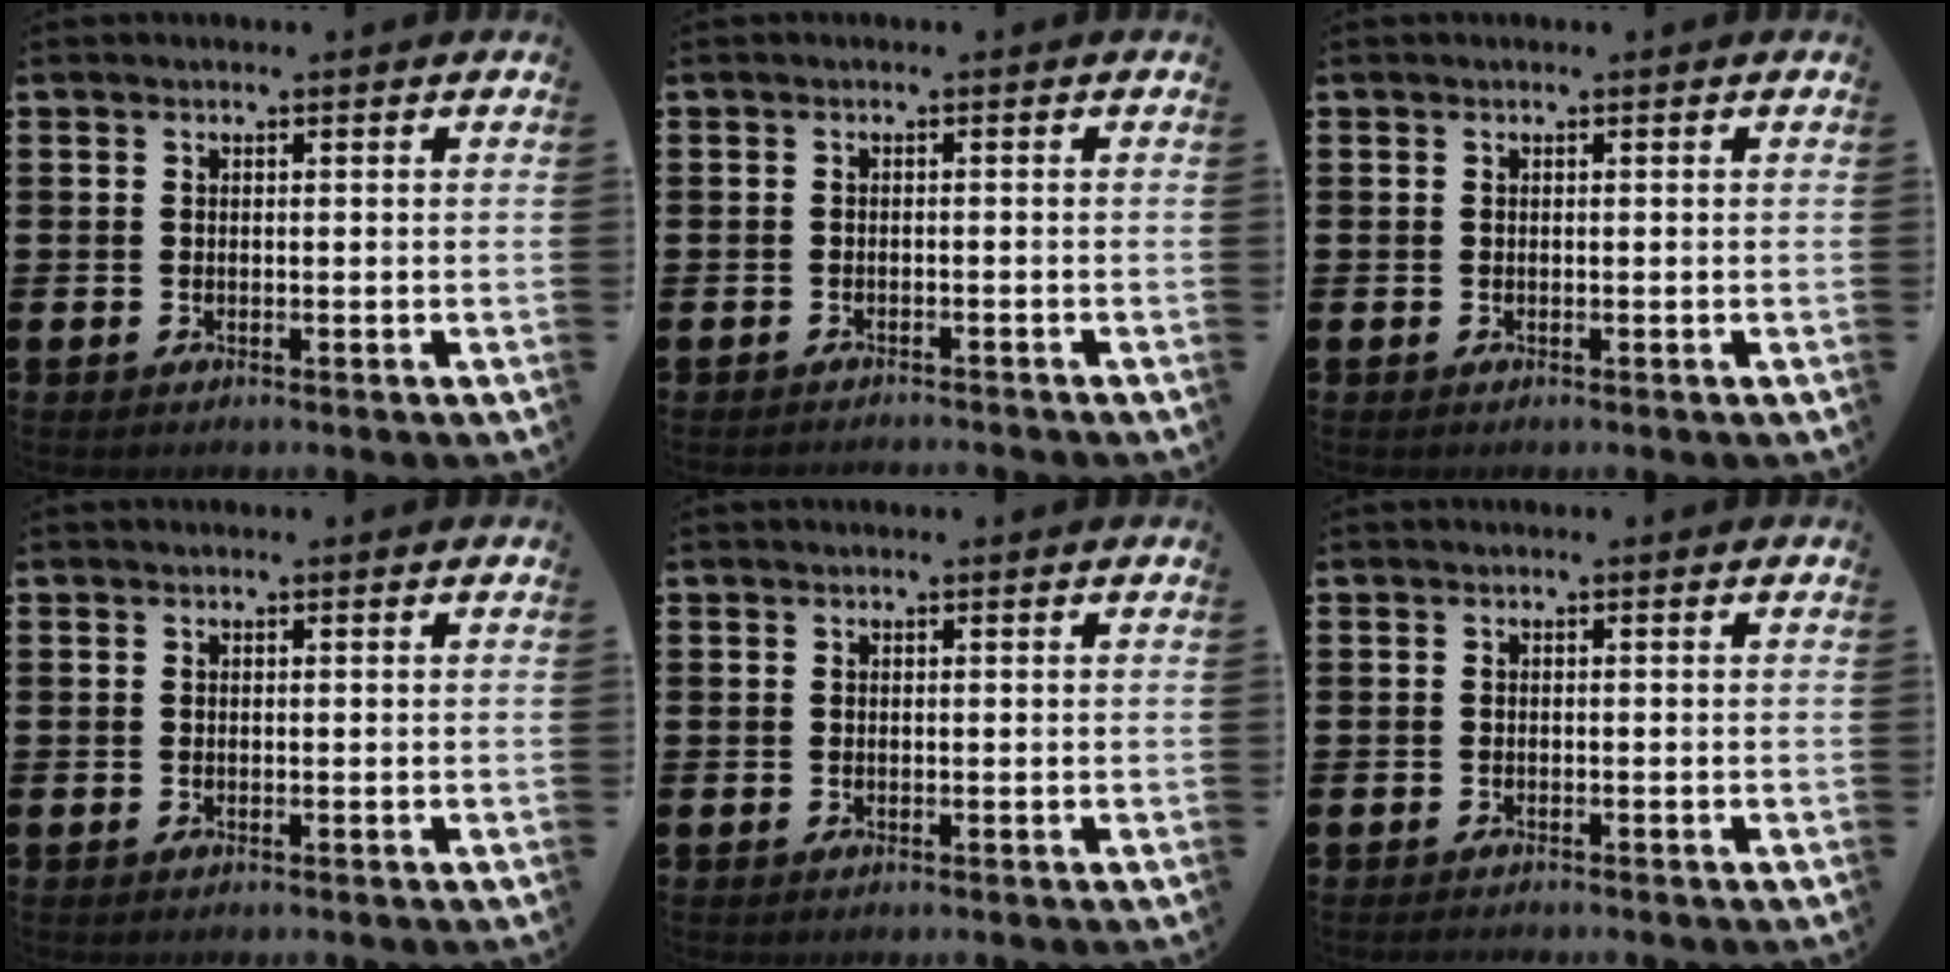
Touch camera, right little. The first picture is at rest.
{"total": 0.8, "force": [-0.8, -0.1, 0.0], "torque": [-0.001, 0.000, -0.018]}
{"total": 0.0}
{"total": 0.0}
{"total": 0.0}
{"total": 0.5, "force": [-0.5, 0.0, 0.1], "torque": [-0.001, -0.003, -0.010]}